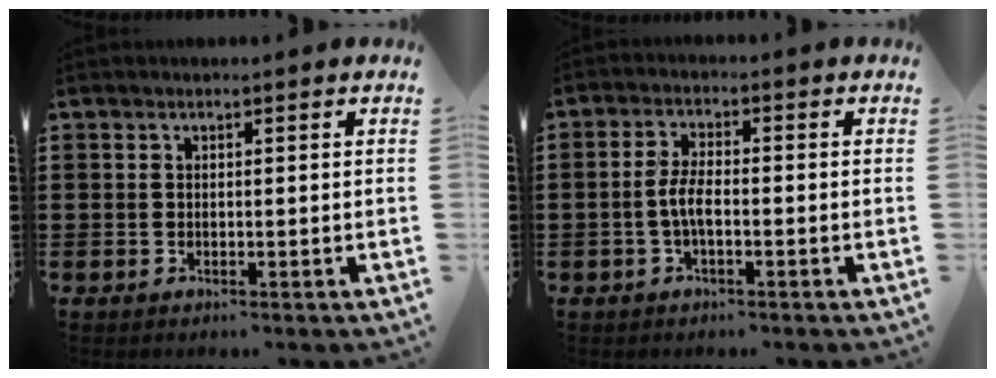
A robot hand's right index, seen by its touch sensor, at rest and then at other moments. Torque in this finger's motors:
{"motor_torque": [1.14, 0.99, 0.26, 0.10]}